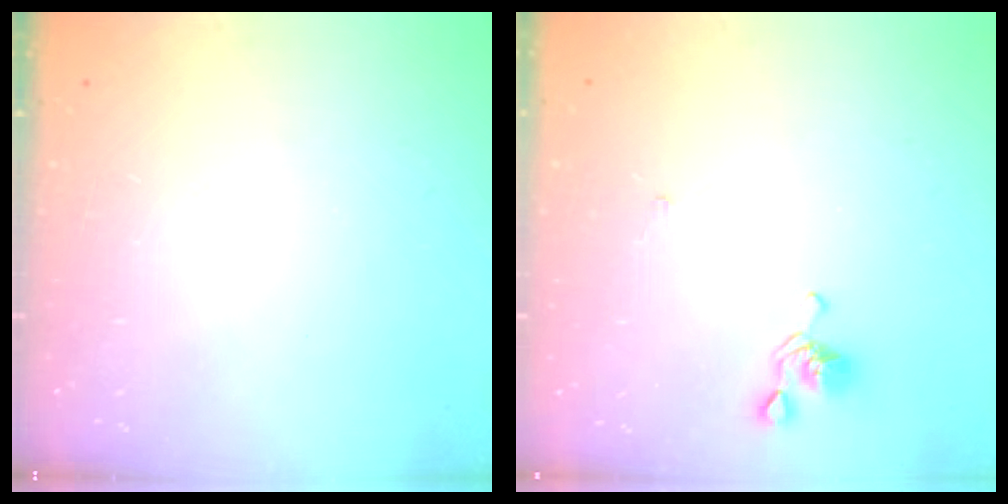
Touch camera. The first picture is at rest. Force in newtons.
{"total": 2.6, "press": 2.5, "slide": 0.6}